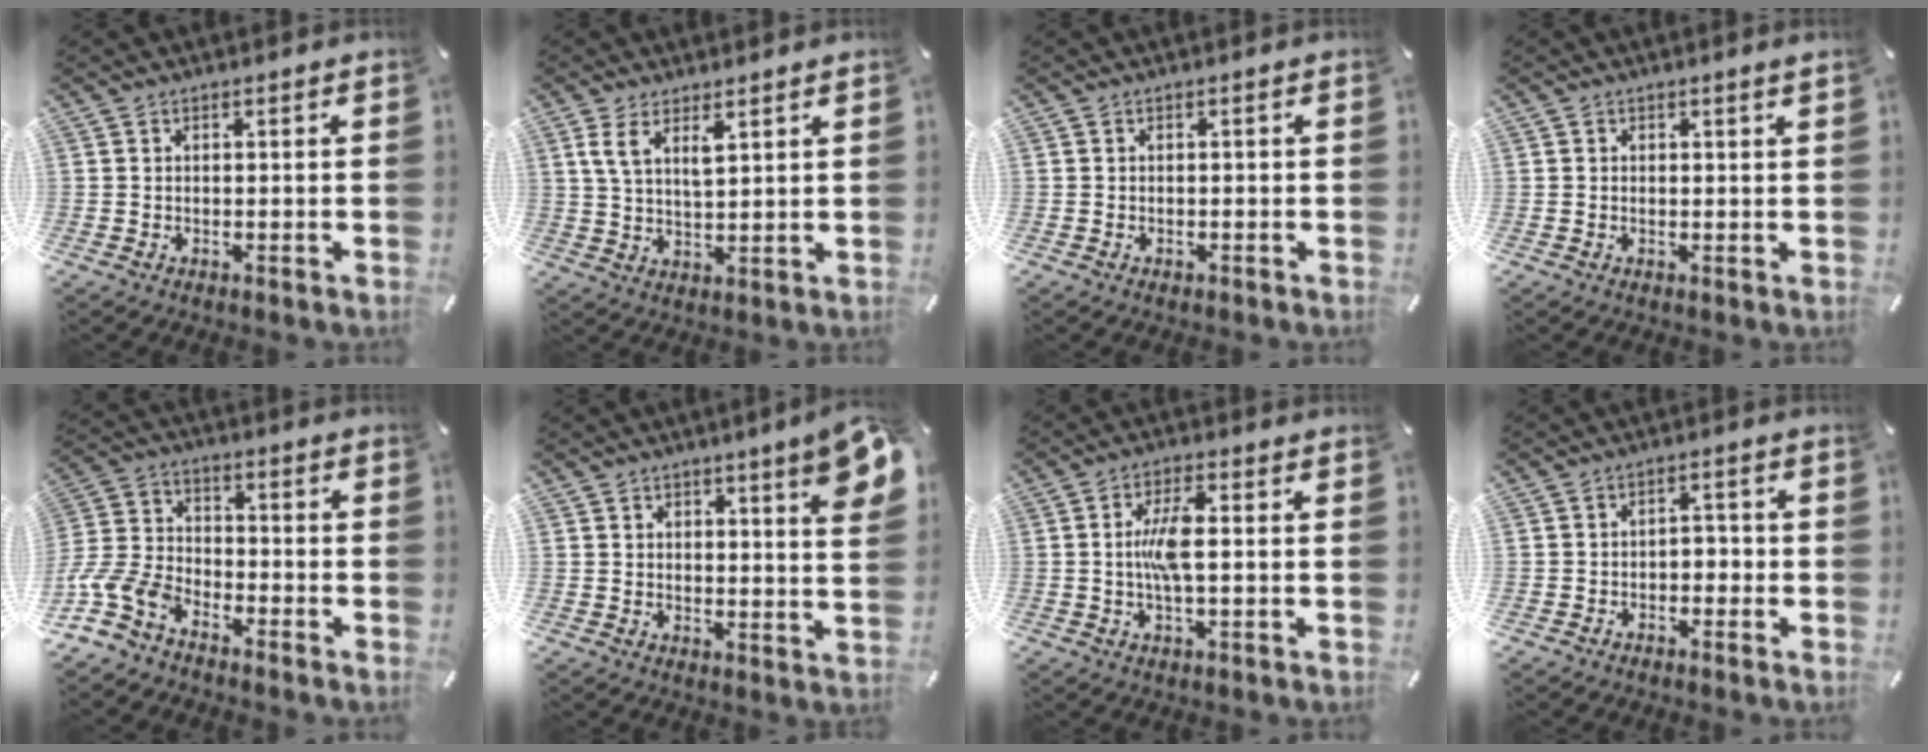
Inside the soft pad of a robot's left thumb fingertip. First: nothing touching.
{"total": 6.1, "force": [3.7, 2.3, 4.3], "torque": [-0.093, -0.012, 0.063]}
{"total": 0.6, "force": [-0.4, 0.4, 0.3], "torque": [-0.005, 0.002, -0.009]}
{"total": 0.6, "force": [0.3, 0.1, 0.5], "torque": [-0.008, 0.000, 0.005]}
{"total": 10.3, "force": [-7.3, 6.0, 4.1], "torque": [-0.103, 0.024, -0.145]}
{"total": 6.5, "force": [3.9, 1.6, 5.0], "torque": [-0.070, -0.015, 0.064]}
{"total": 7.4, "force": [0.1, 2.3, 7.1], "torque": [-0.153, -0.001, -0.007]}
{"total": 2.9, "force": [-2.0, 1.8, 1.2], "torque": [-0.021, 0.015, -0.040]}